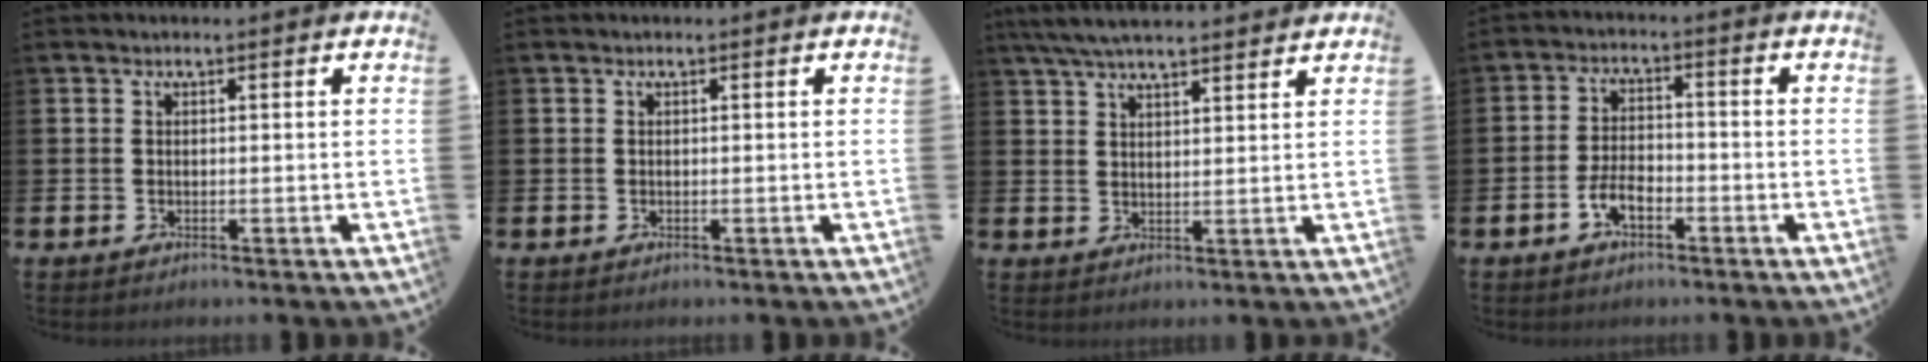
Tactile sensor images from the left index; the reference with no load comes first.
{"total": 0.0}
{"total": 5.8, "force": [5.4, 0.9, 2.0], "torque": [-0.051, -0.014, 0.099]}
{"total": 3.7, "force": [-1.9, 1.7, 2.7], "torque": [-0.055, 0.004, -0.037]}